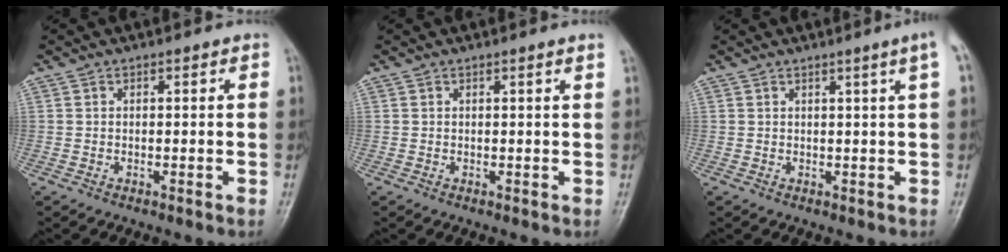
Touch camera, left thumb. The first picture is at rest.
{"total": 0.7, "force": [0.4, -0.3, 0.5], "torque": [-0.018, -0.005, 0.008]}
{"total": 2.9, "force": [1.2, -0.7, 2.5], "torque": [-0.039, -0.004, 0.019]}